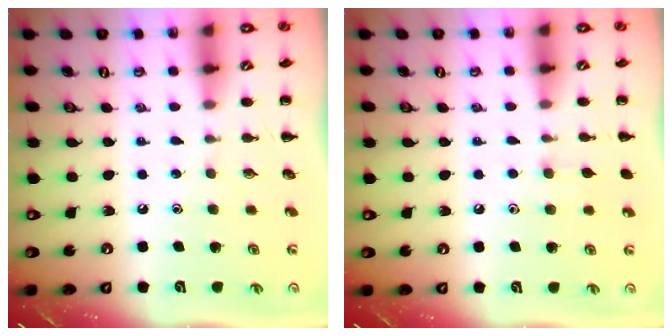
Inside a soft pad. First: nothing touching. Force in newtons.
{"total": 4.3, "press": 4.0, "slide": 1.7}